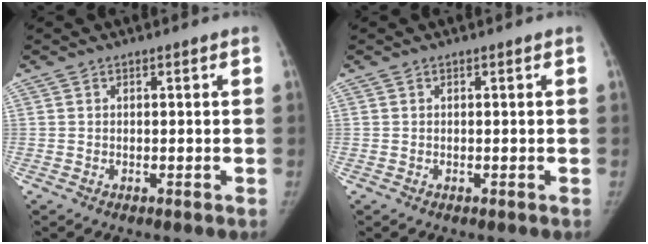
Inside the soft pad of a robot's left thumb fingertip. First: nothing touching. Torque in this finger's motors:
{"motor_torque": [0.04, 0.04, -0.12, -0.08, -0.01]}